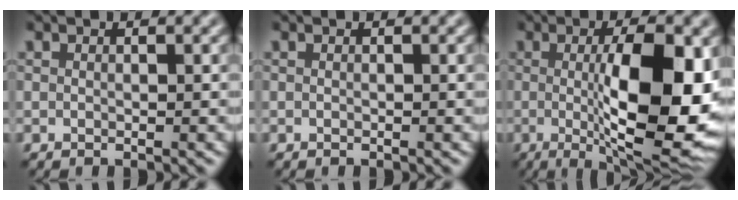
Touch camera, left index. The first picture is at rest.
{"total": 0.0}
{"total": 12.9, "force": [-0.5, 3.7, 12.3], "torque": [-0.177, -0.013, -0.005]}